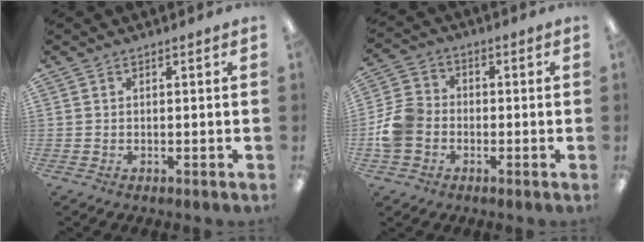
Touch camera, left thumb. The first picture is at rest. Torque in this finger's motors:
{"motor_torque": [-0.79, 1.14, 0.59, -0.61, 0.07]}